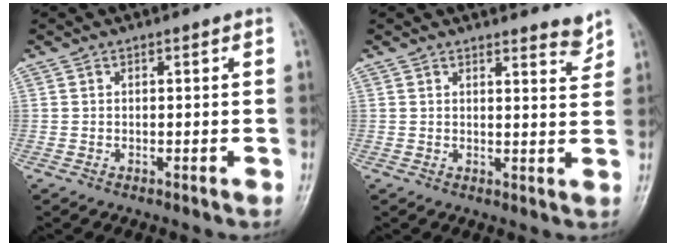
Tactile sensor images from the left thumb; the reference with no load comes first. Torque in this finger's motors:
{"motor_torque": [-0.03, 0.07, -0.32, -0.01, 0.03]}